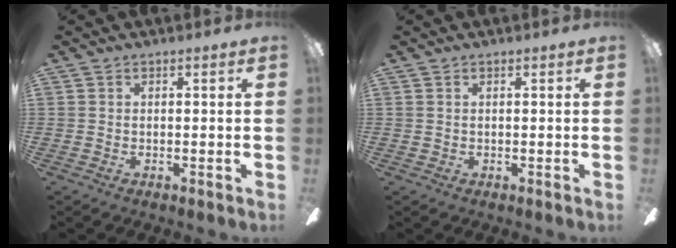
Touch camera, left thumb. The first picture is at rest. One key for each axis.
{"total": 0.5, "fx": -0.4, "fy": 0.1, "fz": 0.3, "tx": -0.006, "ty": 0.004, "tz": -0.009}